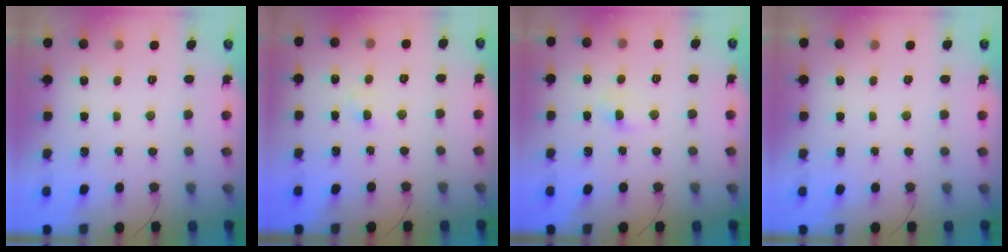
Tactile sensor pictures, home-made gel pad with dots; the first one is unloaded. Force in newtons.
{"total": 2.4, "press": 2.3, "slide": 0.9}
{"total": 2.4, "press": 2.2, "slide": 0.9}
{"total": 0.0}